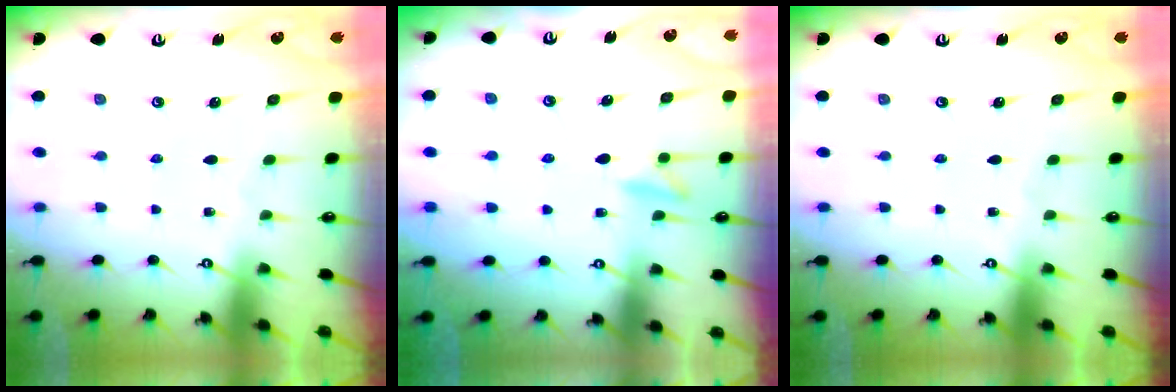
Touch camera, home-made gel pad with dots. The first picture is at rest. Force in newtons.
{"total": 9.4, "press": 9.3, "slide": 1.6}
{"total": 0.0}